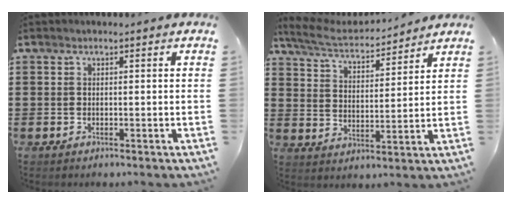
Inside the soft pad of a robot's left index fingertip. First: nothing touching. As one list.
[{"total": 5.3, "force": [4.9, 1.0, 1.6], "torque": [-0.058, -0.028, 0.082]}]